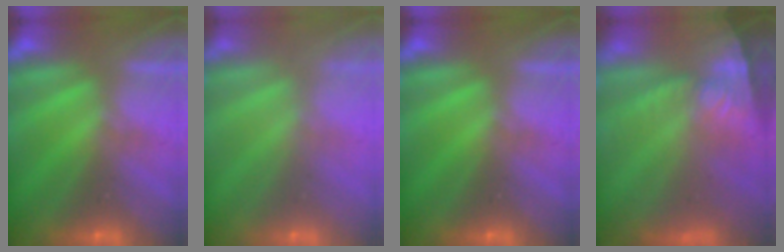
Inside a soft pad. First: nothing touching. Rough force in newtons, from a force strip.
{"total": 7.0}
{"total": 0.0}
{"total": 10.6}